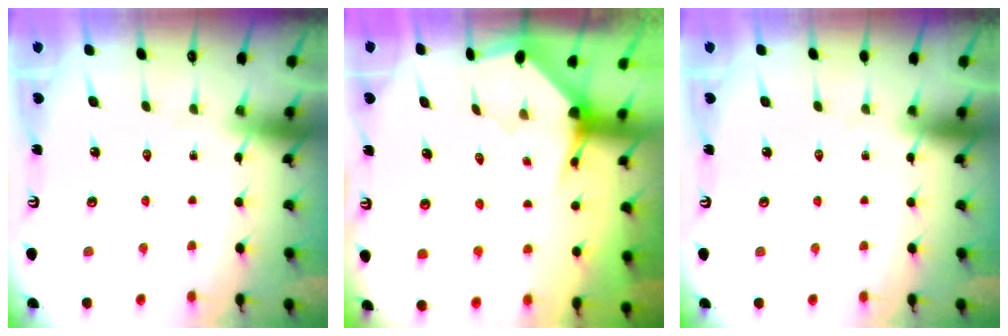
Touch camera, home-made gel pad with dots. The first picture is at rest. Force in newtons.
{"total": 3.5, "press": 3.4, "slide": 0.3}
{"total": 0.0}